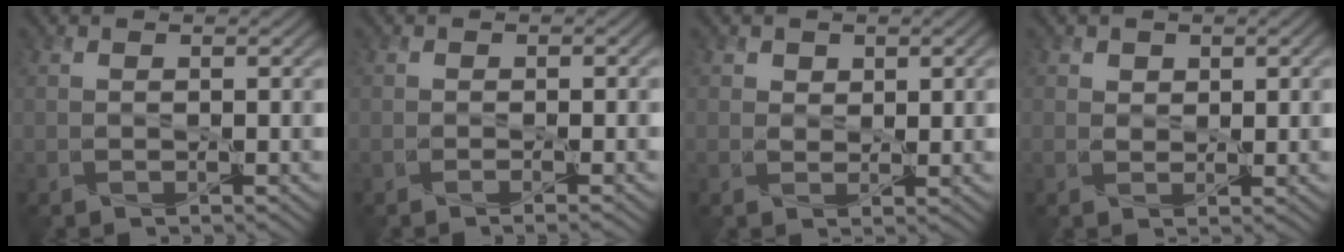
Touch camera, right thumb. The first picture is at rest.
{"total": 0.8, "force": [-0.6, -0.1, 0.4], "torque": [-0.012, 0.000, -0.013]}
{"total": 1.7, "force": [0.9, 1.2, 0.7], "torque": [-0.018, -0.002, 0.013]}
{"total": 1.5, "force": [0.8, 1.1, 0.6], "torque": [-0.016, -0.002, 0.012]}